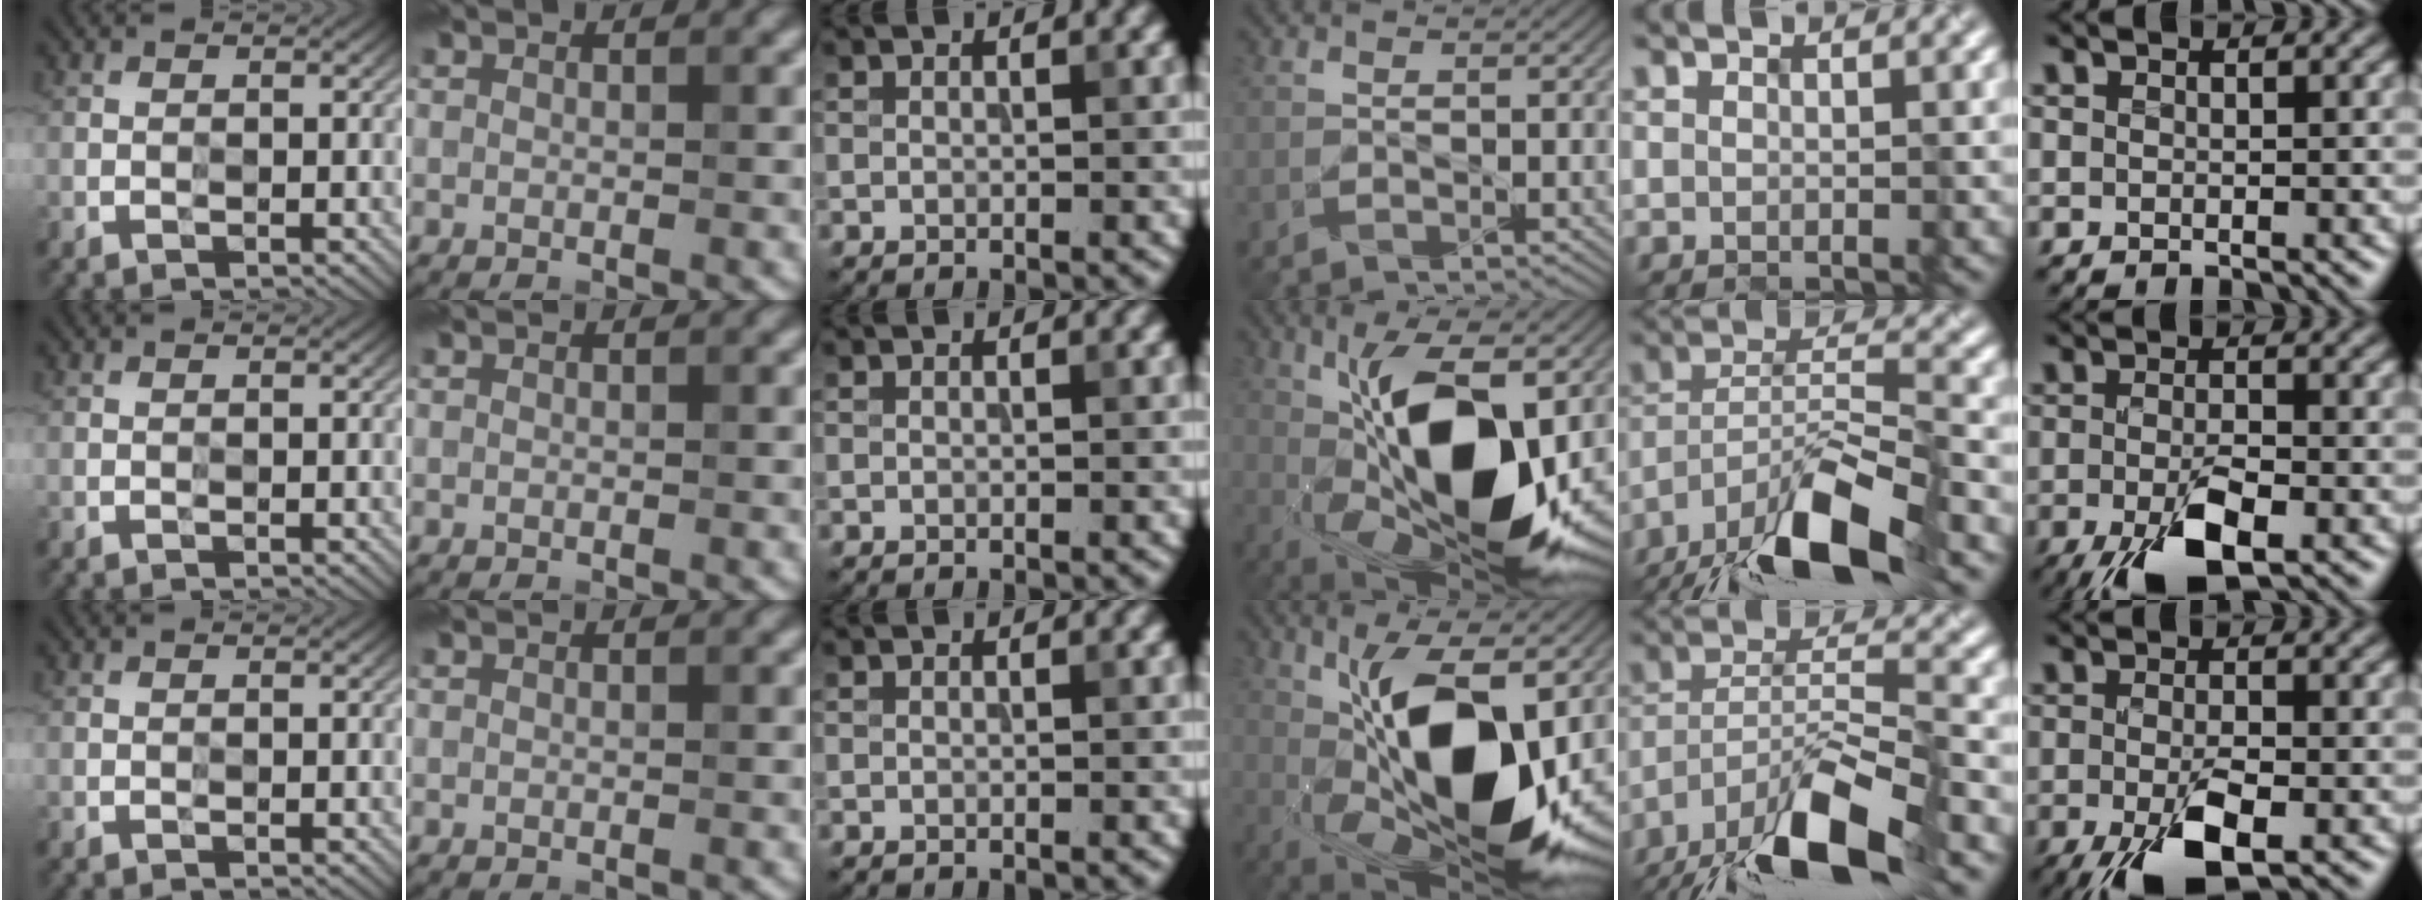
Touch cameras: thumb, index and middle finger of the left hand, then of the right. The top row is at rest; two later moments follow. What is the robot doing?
{"motion": "extract", "object": "ethernet cable"}